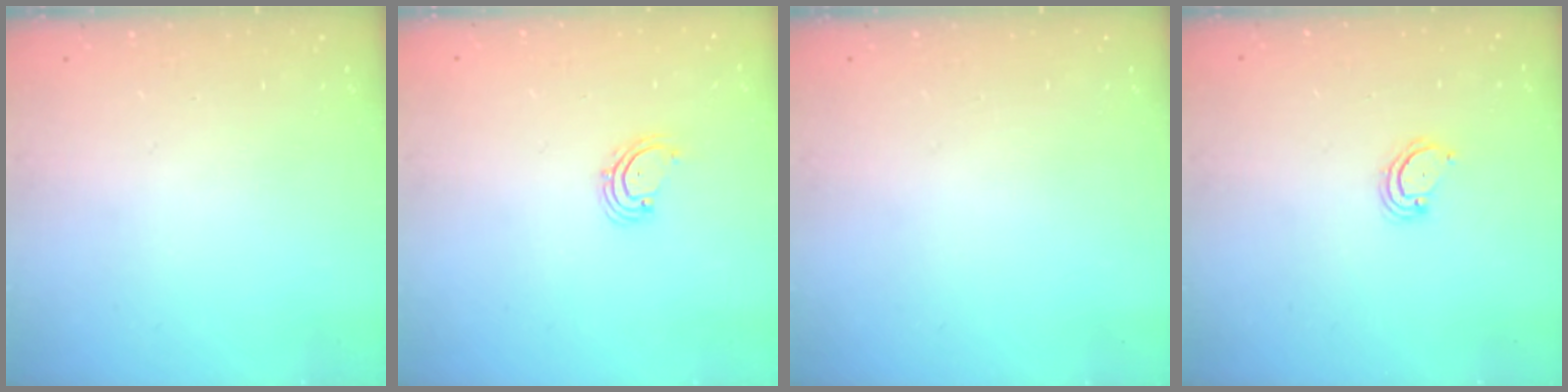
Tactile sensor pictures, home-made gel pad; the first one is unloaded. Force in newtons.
{"total": 2.0, "press": 2.0, "slide": 0.4}
{"total": 0.0}
{"total": 3.3, "press": 3.3, "slide": 0.3}